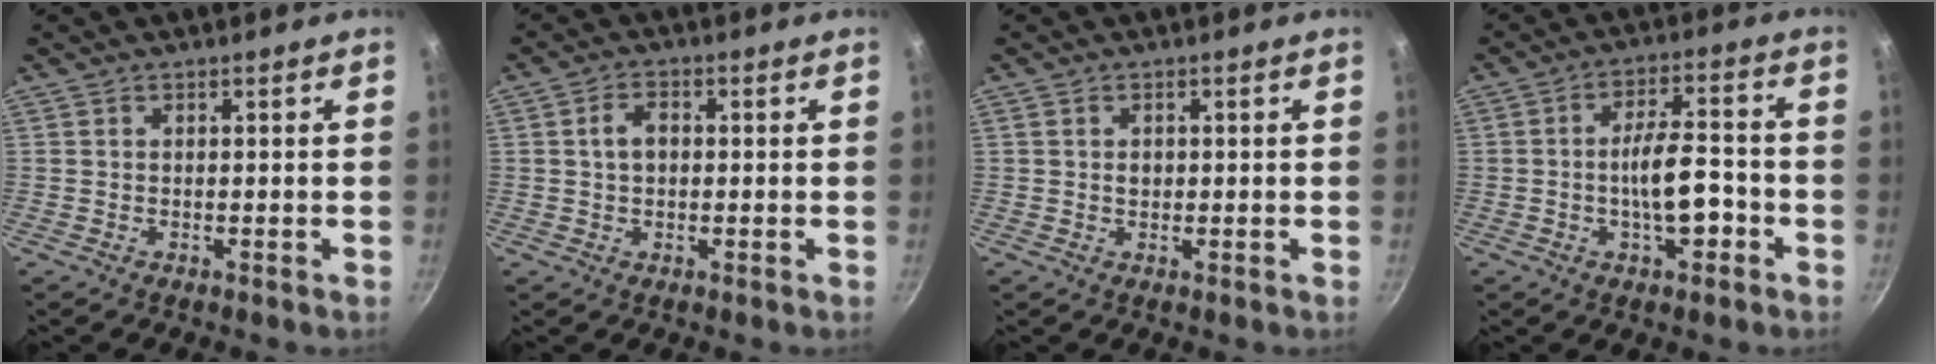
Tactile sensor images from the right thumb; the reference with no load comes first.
{"total": 3.8, "force": [0.3, 2.6, 2.7], "torque": [-0.040, 0.012, 0.003]}
{"total": 1.5, "force": [0.1, 1.2, 0.9], "torque": [-0.011, 0.000, 0.001]}
{"total": 9.2, "force": [-2.7, 3.9, 7.9], "torque": [-0.112, 0.031, -0.044]}